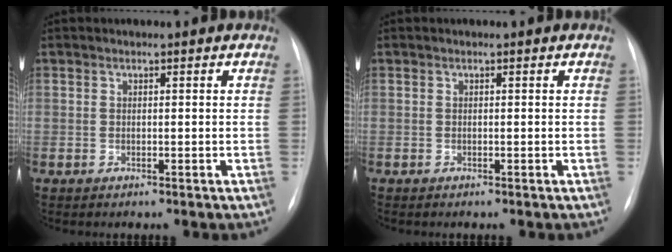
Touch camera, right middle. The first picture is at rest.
{"total": 0.0}